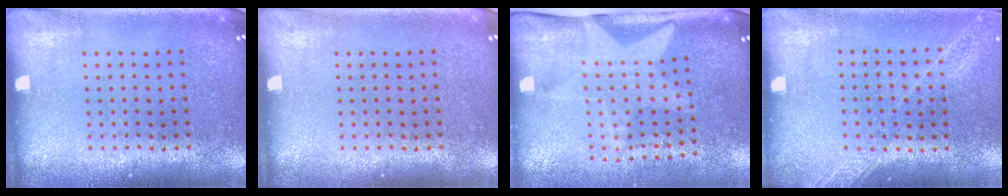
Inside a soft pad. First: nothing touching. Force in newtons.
{"total": 0.0}
{"total": 2.1, "press": 1.6, "slide": 1.3}
{"total": 1.2, "press": 1.1, "slide": 0.1}